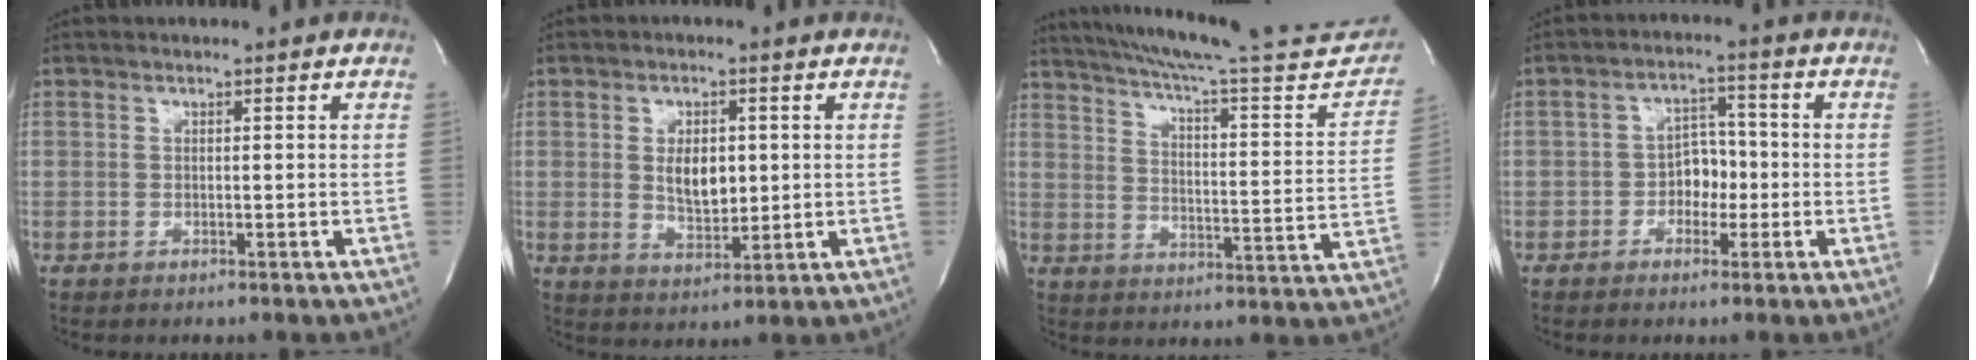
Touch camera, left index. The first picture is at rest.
{"total": 5.3, "force": [0.4, 3.0, 4.4], "torque": [-0.079, -0.008, 0.016]}
{"total": 28.4, "force": [25.5, 2.7, 12.2], "torque": [-0.186, -0.071, 0.318]}
{"total": 4.6, "force": [-1.8, 3.0, 3.0], "torque": [-0.046, 0.006, -0.032]}